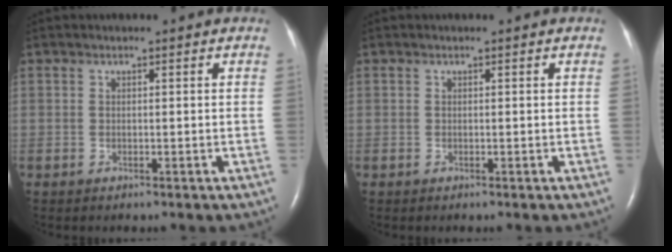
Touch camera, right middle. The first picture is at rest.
{"total": 0.0}